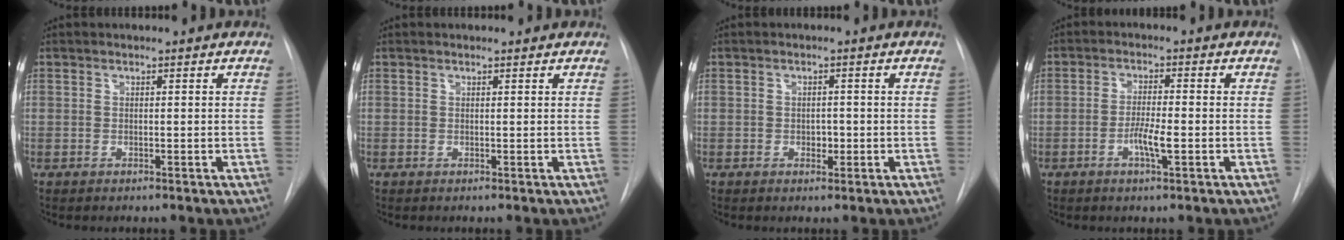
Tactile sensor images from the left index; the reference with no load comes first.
{"total": 1.6, "force": [1.5, 0.5, 0.3], "torque": [-0.010, 0.010, 0.014]}
{"total": 1.5, "force": [-0.3, 1.0, 1.0], "torque": [-0.014, 0.002, -0.002]}
{"total": 3.9, "force": [-1.3, 0.4, 3.6], "torque": [-0.069, -0.003, -0.025]}